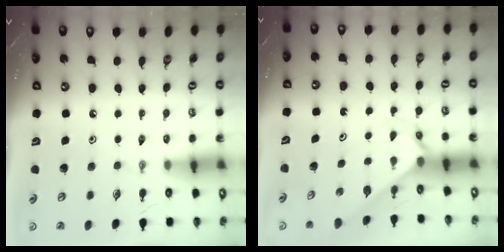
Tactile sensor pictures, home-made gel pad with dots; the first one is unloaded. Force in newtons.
{"total": 2.3, "press": 2.3, "slide": 0.2}